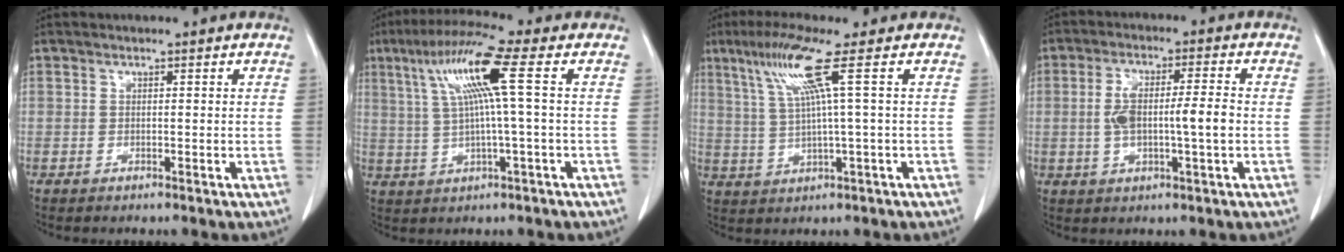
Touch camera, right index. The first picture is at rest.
{"total": 10.8, "force": [2.6, -0.6, 10.4], "torque": [-0.203, 0.025, 0.052]}
{"total": 8.4, "force": [3.2, -1.5, 7.6], "torque": [-0.152, 0.015, 0.073]}
{"total": 8.8, "force": [-0.6, 1.9, 8.6], "torque": [-0.166, 0.015, -0.008]}